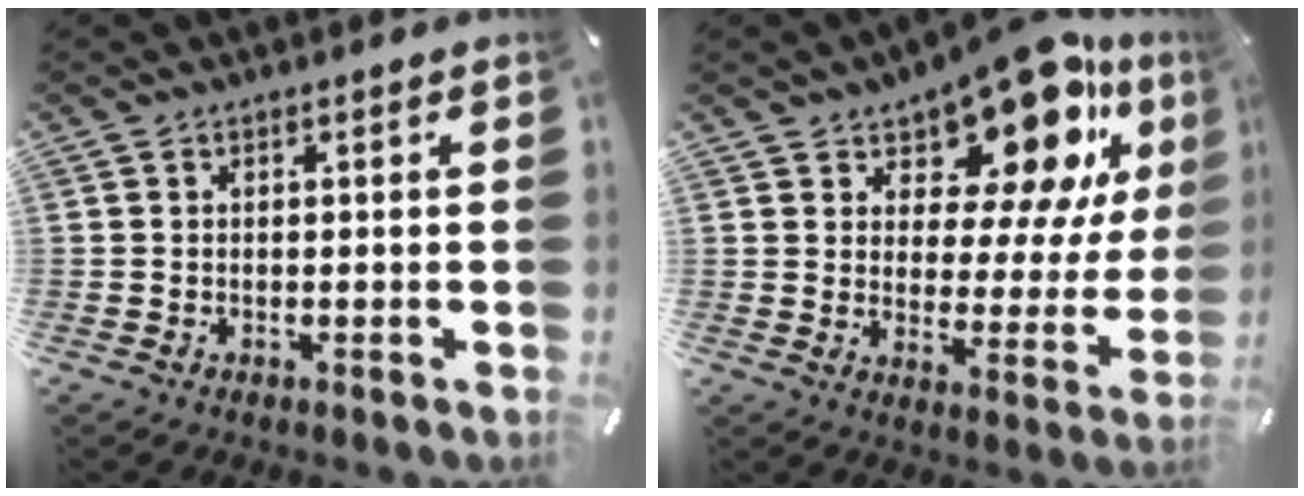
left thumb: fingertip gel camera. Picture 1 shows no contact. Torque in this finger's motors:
{"motor_torque": [2.80, 2.21, 1.42, -1.35, 0.12]}